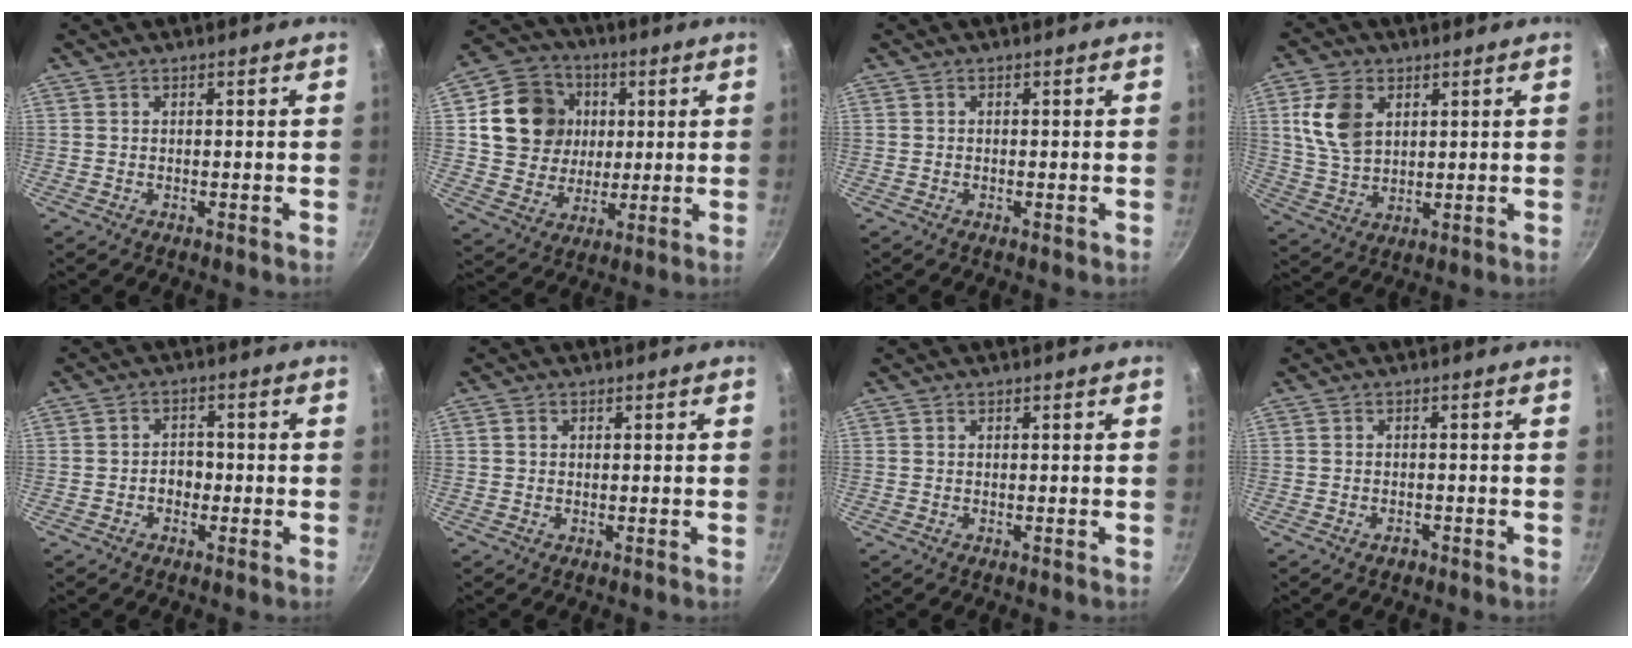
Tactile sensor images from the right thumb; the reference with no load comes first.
{"total": 15.5, "force": [3.1, 13.6, 6.8], "torque": [-0.095, 0.007, 0.052]}
{"total": 0.0}
{"total": 10.1, "force": [3.3, 6.8, 6.6], "torque": [-0.115, -0.015, 0.068]}
{"total": 3.1, "force": [-1.0, 2.4, 1.7], "torque": [-0.003, 0.015, -0.017]}
{"total": 0.9, "force": [0.2, 0.8, 0.4], "torque": [-0.005, 0.003, 0.002]}
{"total": 0.0}
{"total": 1.5, "force": [-1.0, 1.0, 0.6], "torque": [-0.008, 0.011, -0.013]}